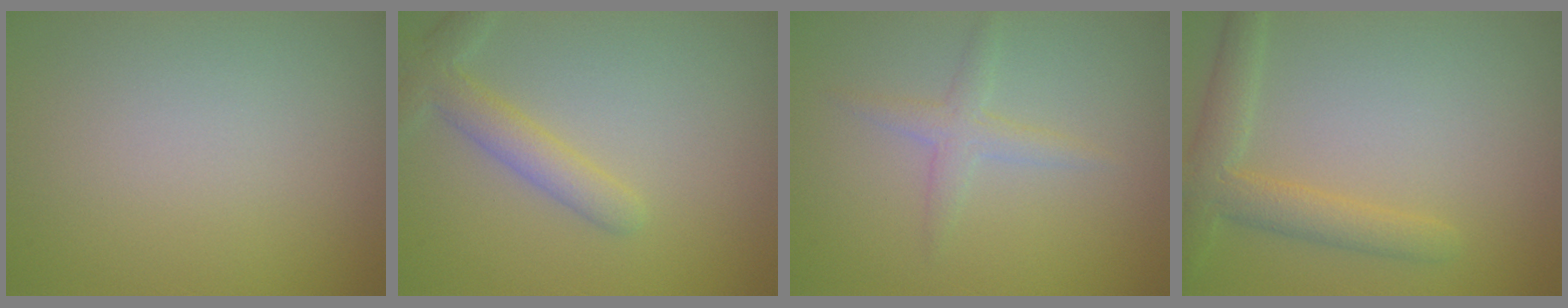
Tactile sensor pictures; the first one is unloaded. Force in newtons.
{"total": 3.2, "press": 3.2, "slide": 0.2}
{"total": 1.8, "press": 1.8, "slide": 0.0}
{"total": 3.8, "press": 3.8, "slide": 0.3}